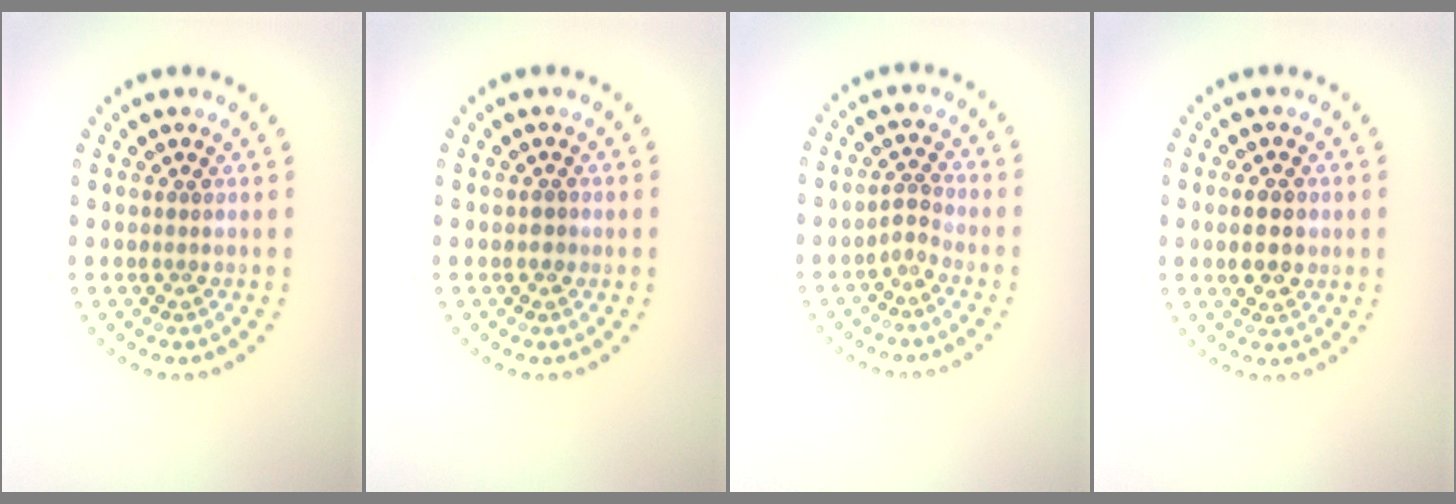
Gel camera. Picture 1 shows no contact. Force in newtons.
{"total": 0.8, "press": 0.7, "slide": 0.2}
{"total": 1.3, "press": 0.9, "slide": 0.9}
{"total": 3.0, "press": 3.0, "slide": 0.0}